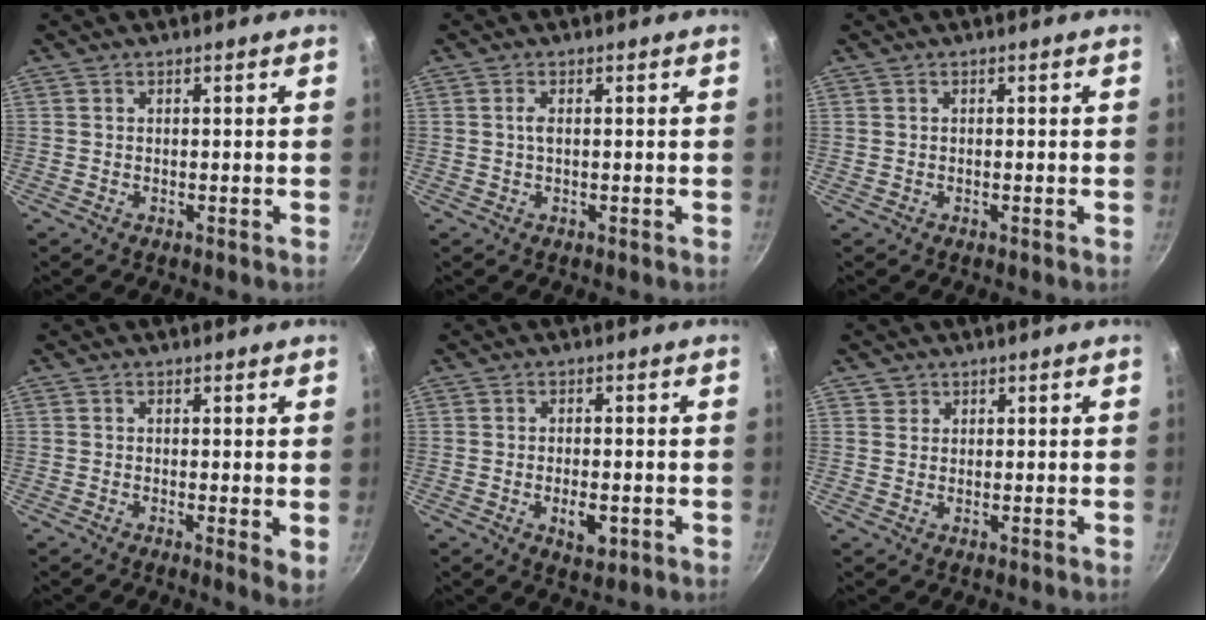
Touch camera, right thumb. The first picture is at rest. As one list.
[{"total": 1.3, "force": [0.1, 0.5, 1.2], "torque": [-0.025, 0.002, 0.001]}, {"total": 0.0}, {"total": 3.8, "force": [0.1, 1.1, 3.7], "torque": [-0.045, -0.015, -0.002]}, {"total": 4.6, "force": [-1.3, 2.3, 3.8], "torque": [-0.055, 0.003, -0.017]}, {"total": 1.8, "force": [0.8, 1.6, 0.2], "torque": [0.012, 0.004, 0.010]}]